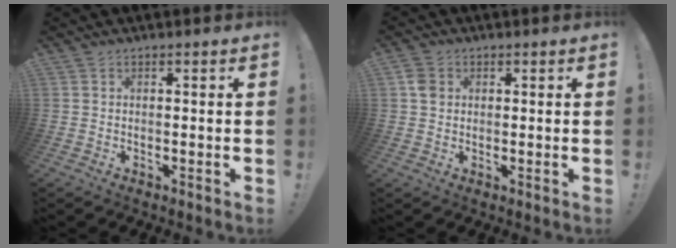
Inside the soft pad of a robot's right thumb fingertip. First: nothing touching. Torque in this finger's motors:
{"motor_torque": [-0.06, 0.20, 0.32, -0.01, 0.03]}